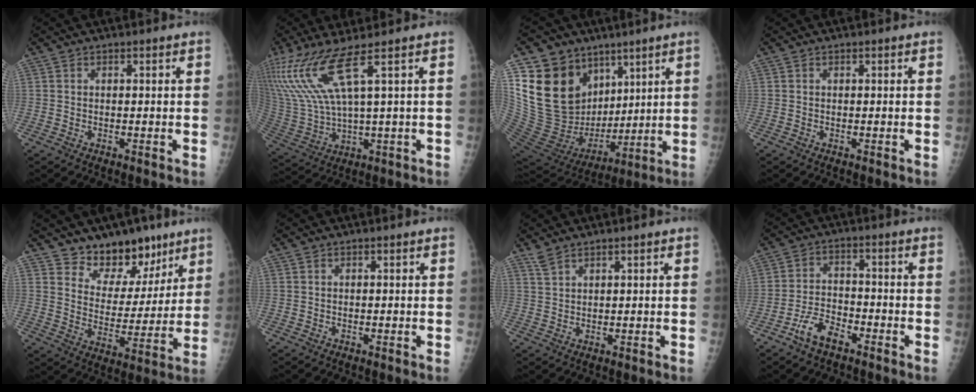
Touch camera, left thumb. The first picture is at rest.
{"total": 12.1, "force": [6.4, 0.8, 10.2], "torque": [-0.259, -0.025, 0.148]}
{"total": 22.0, "force": [9.7, 16.5, 11.0], "torque": [-0.186, -0.024, 0.204]}
{"total": 0.0}
{"total": 12.3, "force": [9.2, 7.0, 4.3], "torque": [-0.011, -0.063, 0.157]}
{"total": 0.0}
{"total": 2.0, "force": [1.7, 0.4, 1.0], "torque": [-0.019, 0.001, 0.041]}
{"total": 6.5, "force": [-4.5, 3.1, 3.5], "torque": [-0.064, 0.028, -0.084]}